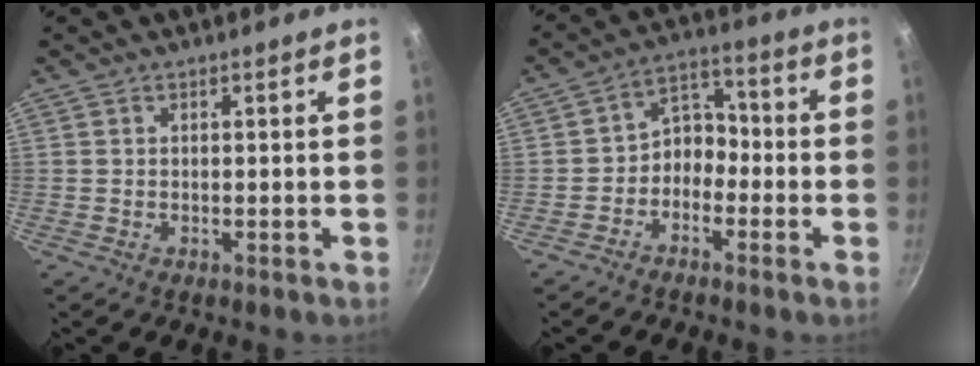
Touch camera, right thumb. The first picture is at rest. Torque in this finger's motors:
{"motor_torque": [-0.46, 0.04, -0.03, 0.17, 0.00]}